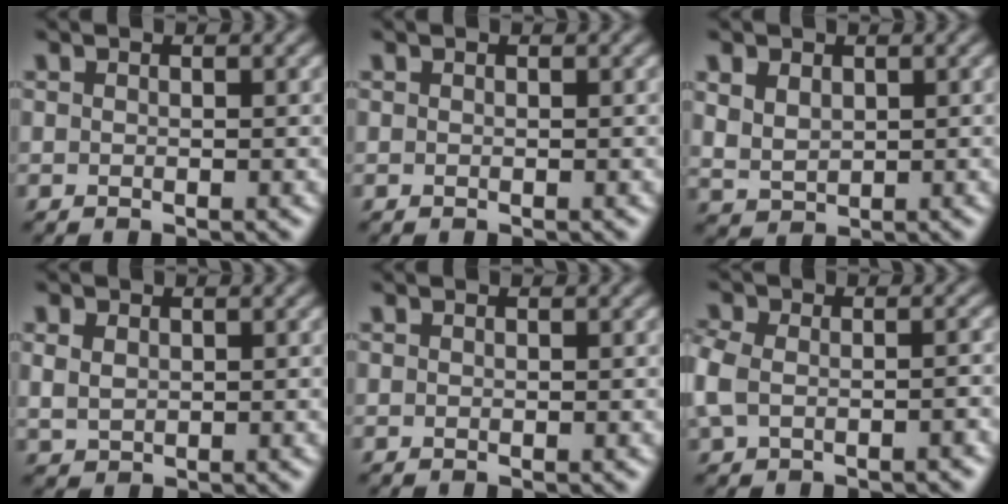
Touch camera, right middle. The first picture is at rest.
{"total": 0.0}
{"total": 2.4, "force": [1.2, 1.8, 1.1], "torque": [-0.032, -0.003, 0.030]}
{"total": 1.5, "force": [0.8, 1.1, 0.7], "torque": [-0.020, 0.001, 0.020]}
{"total": 0.0}
{"total": 4.1, "force": [-1.2, 2.5, 3.1], "torque": [-0.063, 0.000, -0.021]}